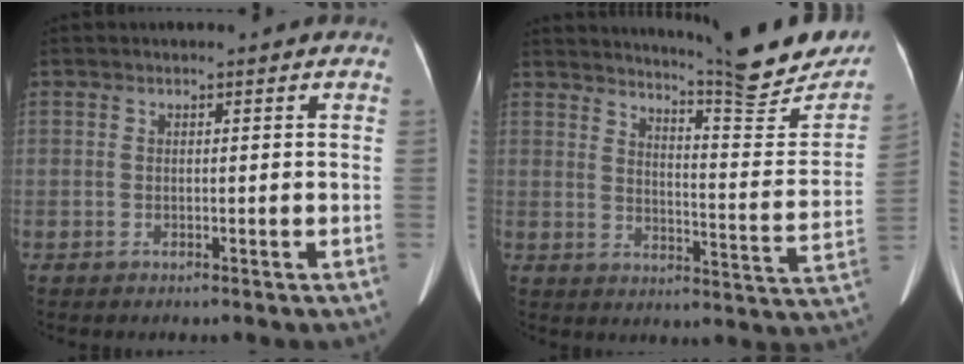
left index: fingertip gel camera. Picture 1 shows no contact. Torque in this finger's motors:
{"motor_torque": [0.15, -0.45, 0.00, 0.03]}